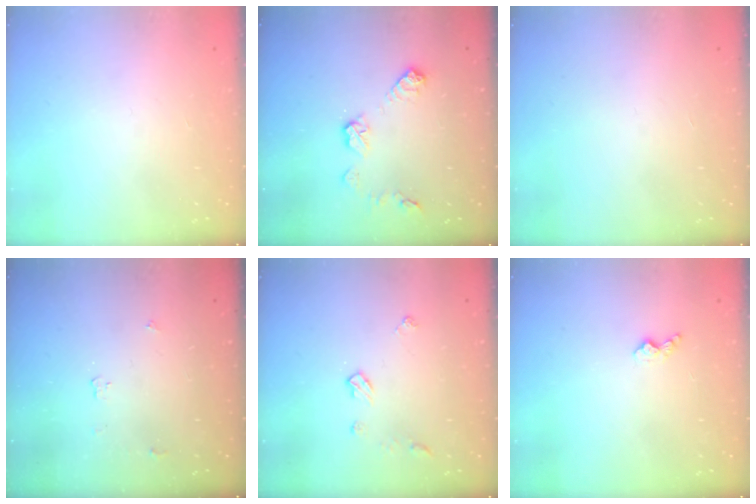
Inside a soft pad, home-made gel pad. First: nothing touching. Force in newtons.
{"total": 9.1, "press": 9.1, "slide": 0.5}
{"total": 0.0}
{"total": 3.6, "press": 3.6, "slide": 0.6}
{"total": 6.3, "press": 6.3, "slide": 0.7}
{"total": 4.4, "press": 4.4, "slide": 0.6}